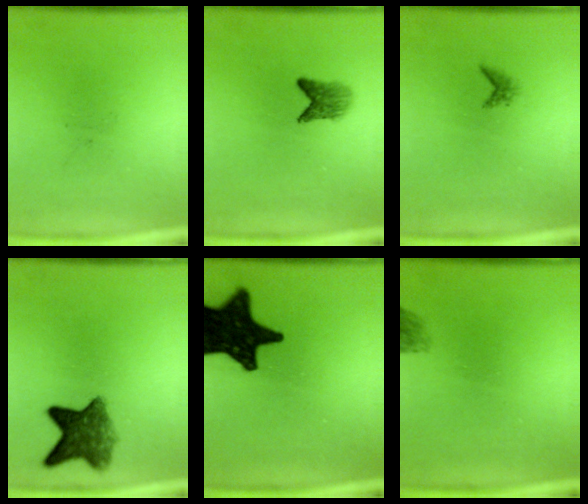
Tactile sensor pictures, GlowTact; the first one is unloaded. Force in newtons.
{"total": 2.8}
{"total": 0.9}
{"total": 7.3}
{"total": 18.9}
{"total": 1.7}